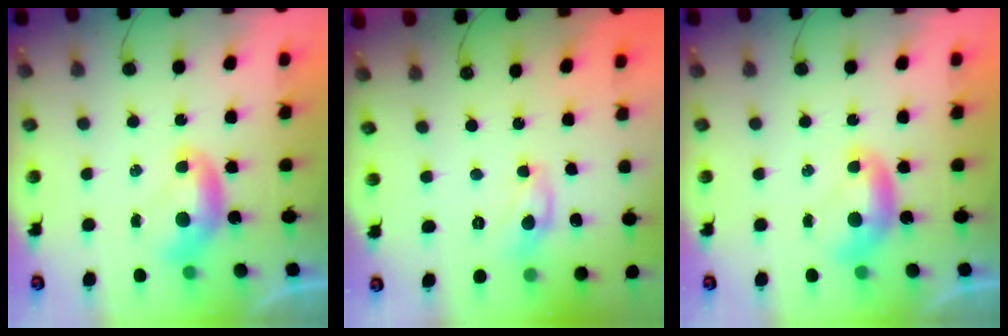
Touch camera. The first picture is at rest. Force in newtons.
{"total": 6.4, "press": 6.4, "slide": 0.3}
{"total": 0.0}